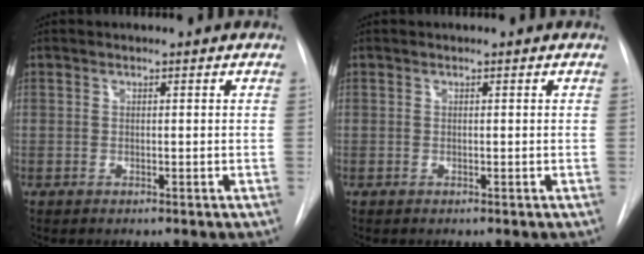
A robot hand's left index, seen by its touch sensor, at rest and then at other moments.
{"total": 0.0}